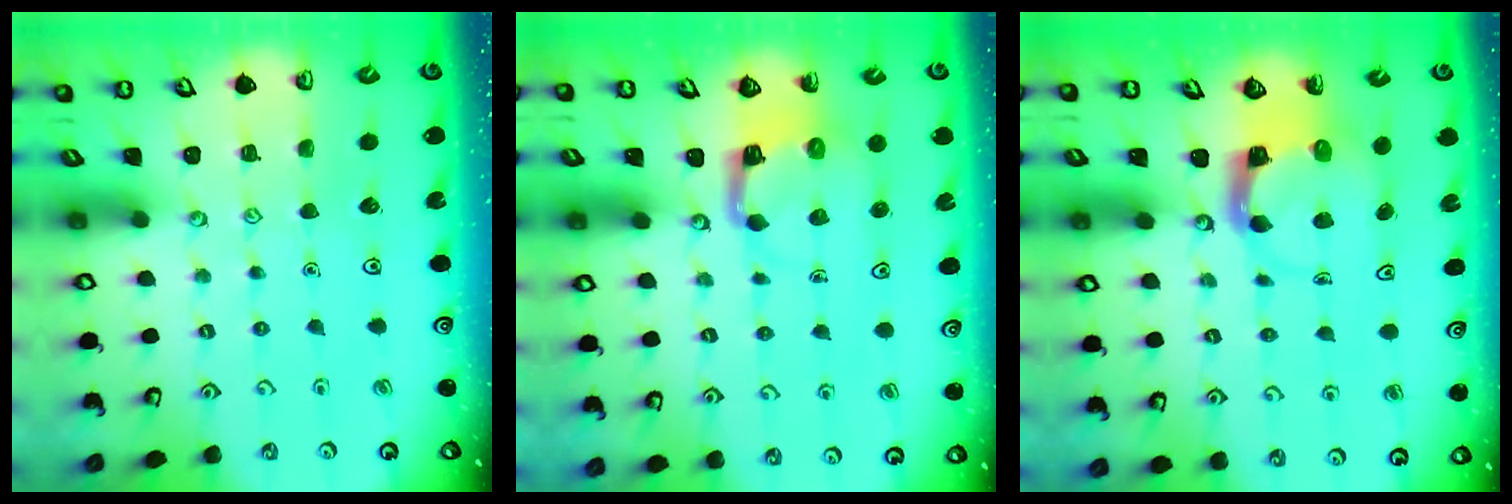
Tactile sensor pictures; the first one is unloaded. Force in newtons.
{"total": 4.2, "press": 4.1, "slide": 0.4}
{"total": 3.6, "press": 3.5, "slide": 0.5}